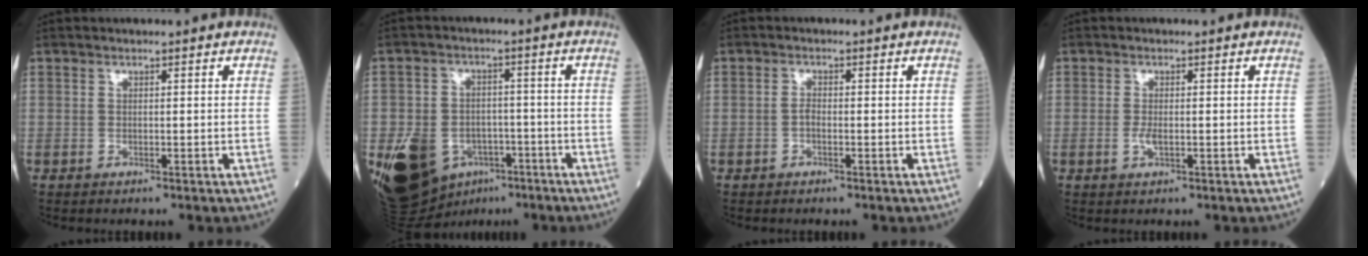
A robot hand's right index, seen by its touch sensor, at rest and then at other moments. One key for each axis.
{"total": 15.0, "fx": -6.8, "fy": 10.6, "fz": 8.2, "tx": -0.161, "ty": 0.004, "tz": -0.099}
{"total": 1.1, "fx": -0.4, "fy": 0.4, "fz": 0.9, "tx": -0.017, "ty": 0.001, "tz": -0.008}
{"total": 1.6, "fx": -0.4, "fy": 0.5, "fz": 1.5, "tx": -0.031, "ty": -0.001, "tz": -0.006}